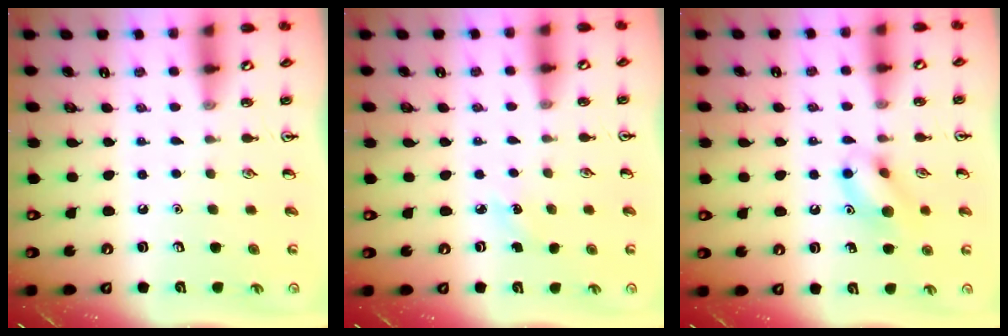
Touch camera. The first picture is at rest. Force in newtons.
{"total": 2.8, "press": 2.6, "slide": 1.0}
{"total": 11.0, "press": 11.0, "slide": 0.9}